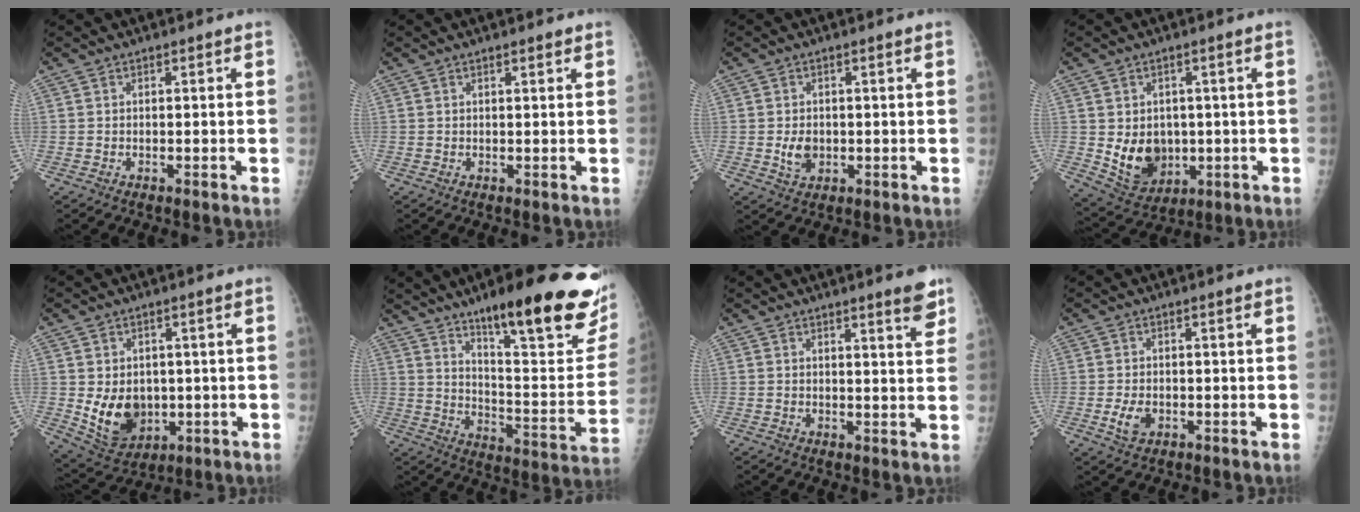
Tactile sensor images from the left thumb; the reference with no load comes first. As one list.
[{"total": 1.1, "force": [0.8, 0.2, 0.8], "torque": [-0.011, -0.003, 0.012]}, {"total": 3.6, "force": [-0.3, 2.7, 2.4], "torque": [-0.034, -0.003, 0.002]}, {"total": 9.7, "force": [-0.5, 7.7, 5.9], "torque": [-0.065, -0.013, 0.017]}, {"total": 10.0, "force": [-0.6, 7.7, 6.4], "torque": [-0.079, -0.015, 0.015]}, {"total": 28.6, "force": [17.1, 6.5, 22.0], "torque": [-0.259, -0.068, 0.257]}, {"total": 4.5, "force": [3.2, 0.4, 3.2], "torque": [-0.033, -0.022, 0.040]}, {"total": 3.4, "force": [-0.9, 2.3, 2.4], "torque": [-0.048, -0.002, -0.011]}]